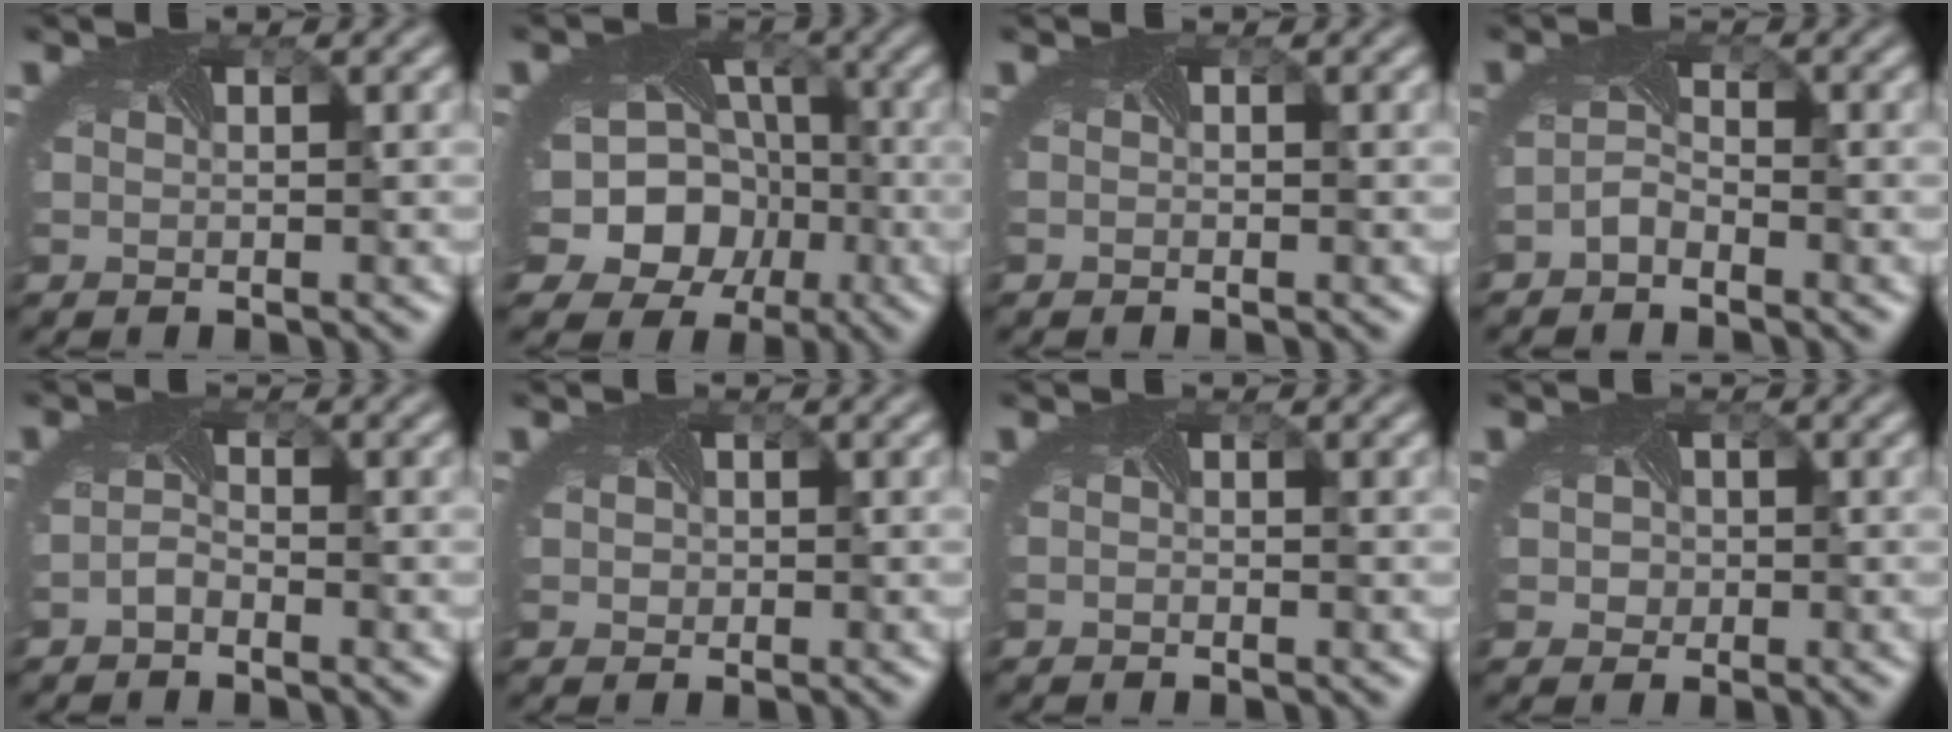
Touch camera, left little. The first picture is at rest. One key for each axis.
{"total": 14.2, "fx": -4.1, "fy": 12.2, "fz": 6.1, "tx": -0.131, "ty": -0.022, "tz": -0.078}
{"total": 0.0}
{"total": 1.4, "fx": -1.3, "fy": 0.4, "fz": 0.4, "tx": -0.017, "ty": 0.004, "tz": -0.028}
{"total": 1.1, "fx": -1.0, "fy": 0.3, "fz": 0.3, "tx": -0.016, "ty": 0.002, "tz": -0.021}
{"total": 1.4, "fx": 0.2, "fy": 1.3, "fz": 0.5, "tx": 0.001, "ty": 0.001, "tz": -0.001}
{"total": 0.0}
{"total": 2.6, "fx": 0.2, "fy": 2.4, "fz": 1.1, "tx": -0.006, "ty": 0.009, "tz": -0.007}